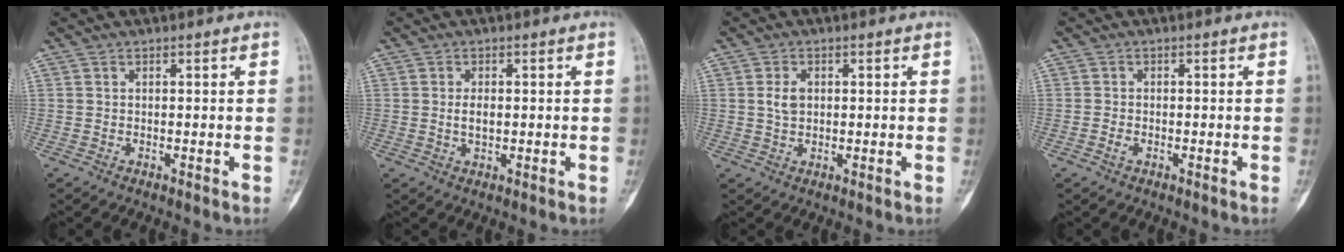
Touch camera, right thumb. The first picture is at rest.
{"total": 2.5, "force": [0.2, 1.4, 2.1], "torque": [-0.038, -0.001, 0.005]}
{"total": 3.0, "force": [0.5, 2.0, 2.2], "torque": [-0.037, 0.002, 0.010]}
{"total": 1.3, "force": [-0.7, 0.8, 0.8], "torque": [-0.020, 0.004, -0.014]}